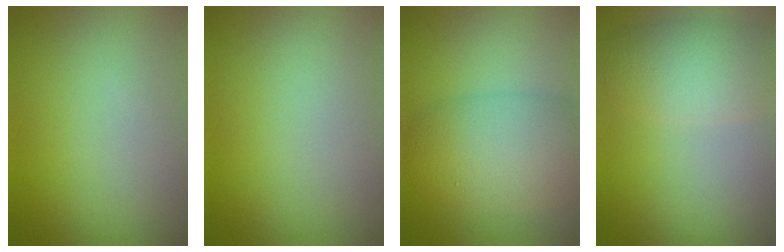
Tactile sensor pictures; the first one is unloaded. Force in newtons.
{"total": 0.0}
{"total": 7.3, "press": 7.3, "slide": 0.5}
{"total": 4.5, "press": 4.5, "slide": 0.2}